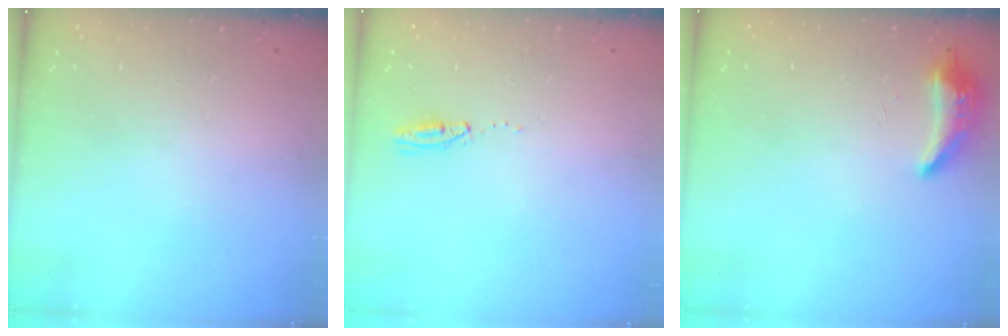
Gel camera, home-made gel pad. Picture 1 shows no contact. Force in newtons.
{"total": 3.8, "press": 3.7, "slide": 1.1}
{"total": 8.5, "press": 8.4, "slide": 1.6}